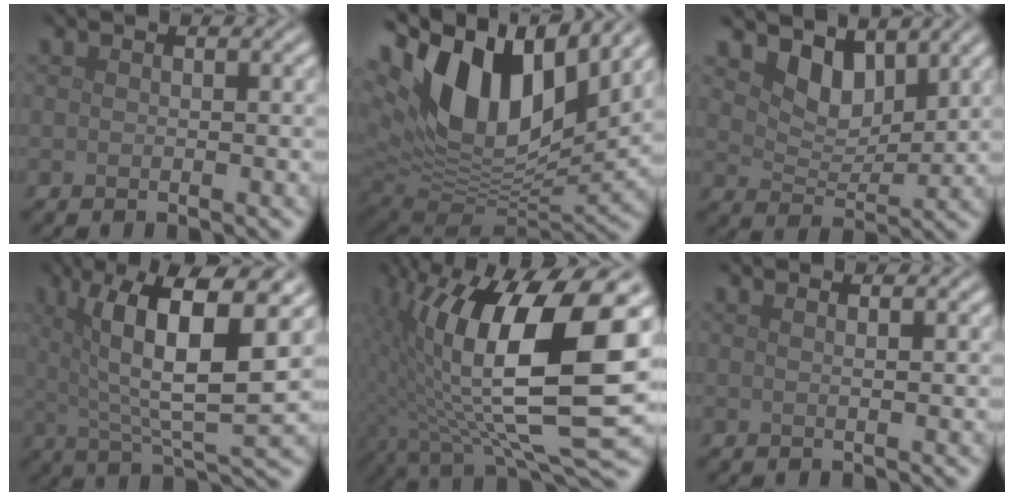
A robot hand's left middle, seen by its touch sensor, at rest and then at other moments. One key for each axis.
{"total": 14.7, "fx": 6.6, "fy": 7.5, "fz": 10.8, "tx": -0.200, "ty": 0.016, "tz": 0.120}
{"total": 3.8, "fx": 3.1, "fy": 1.7, "fz": 1.5, "tx": -0.041, "ty": -0.013, "tz": 0.051}
{"total": 10.4, "fx": 3.5, "fy": 2.7, "fz": 9.4, "tx": -0.153, "ty": 0.006, "tz": 0.062}
{"total": 15.4, "fx": 1.7, "fy": 5.9, "fz": 14.1, "tx": -0.246, "ty": -0.016, "tz": 0.030}
{"total": 1.6, "fx": 0.9, "fy": 0.7, "fz": 1.2, "tx": 0.001, "ty": -0.002, "tz": -0.005}